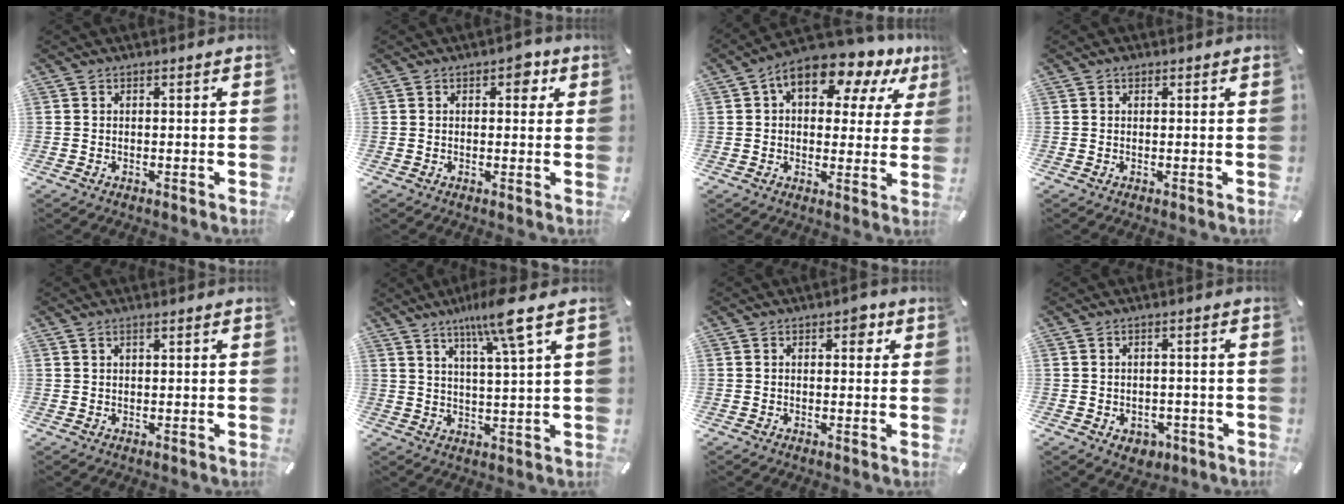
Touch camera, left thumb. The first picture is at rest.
{"total": 3.8, "force": [1.4, 2.1, 2.8], "torque": [-0.030, -0.003, 0.014]}
{"total": 11.6, "force": [6.1, 6.3, 7.6], "torque": [-0.113, -0.029, 0.104]}
{"total": 0.9, "force": [0.4, 0.7, 0.4], "torque": [-0.007, 0.004, 0.006]}
{"total": 1.4, "force": [0.7, 0.6, 1.1], "torque": [-0.023, 0.001, 0.012]}
{"total": 8.8, "force": [5.8, 0.0, 6.6], "torque": [-0.120, -0.030, 0.094]}
{"total": 3.1, "force": [1.0, 1.8, 2.2], "torque": [-0.018, -0.005, 0.008]}
{"total": 4.0, "force": [-1.6, 3.1, 2.1], "torque": [-0.025, 0.004, -0.027]}